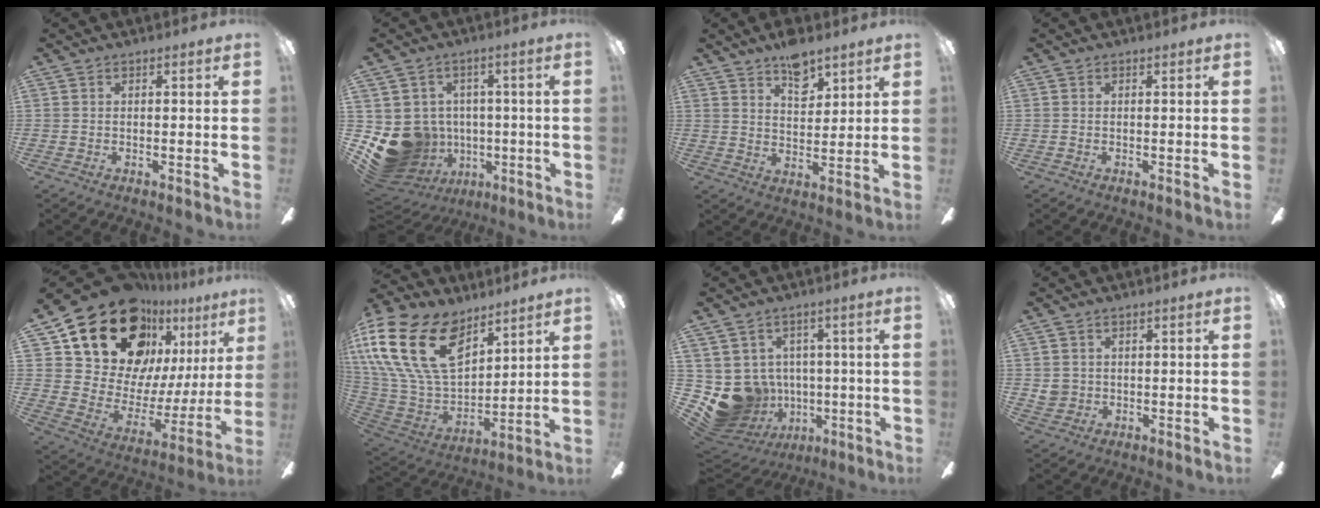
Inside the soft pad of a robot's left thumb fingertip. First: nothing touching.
{"total": 12.8, "force": [-3.4, 11.6, 4.2], "torque": [-0.112, 0.008, -0.040]}
{"total": 8.5, "force": [6.1, 4.1, 4.2], "torque": [-0.051, -0.033, 0.105]}
{"total": 0.0}
{"total": 22.8, "force": [16.3, 12.7, 9.8], "torque": [-0.168, -0.114, 0.308]}
{"total": 25.6, "force": [12.0, 15.7, 16.3], "torque": [-0.347, -0.058, 0.221]}
{"total": 11.8, "force": [-2.5, 10.8, 3.9], "torque": [-0.114, -0.005, -0.026]}
{"total": 3.0, "force": [0.8, 2.7, 0.8], "torque": [-0.011, 0.004, 0.015]}